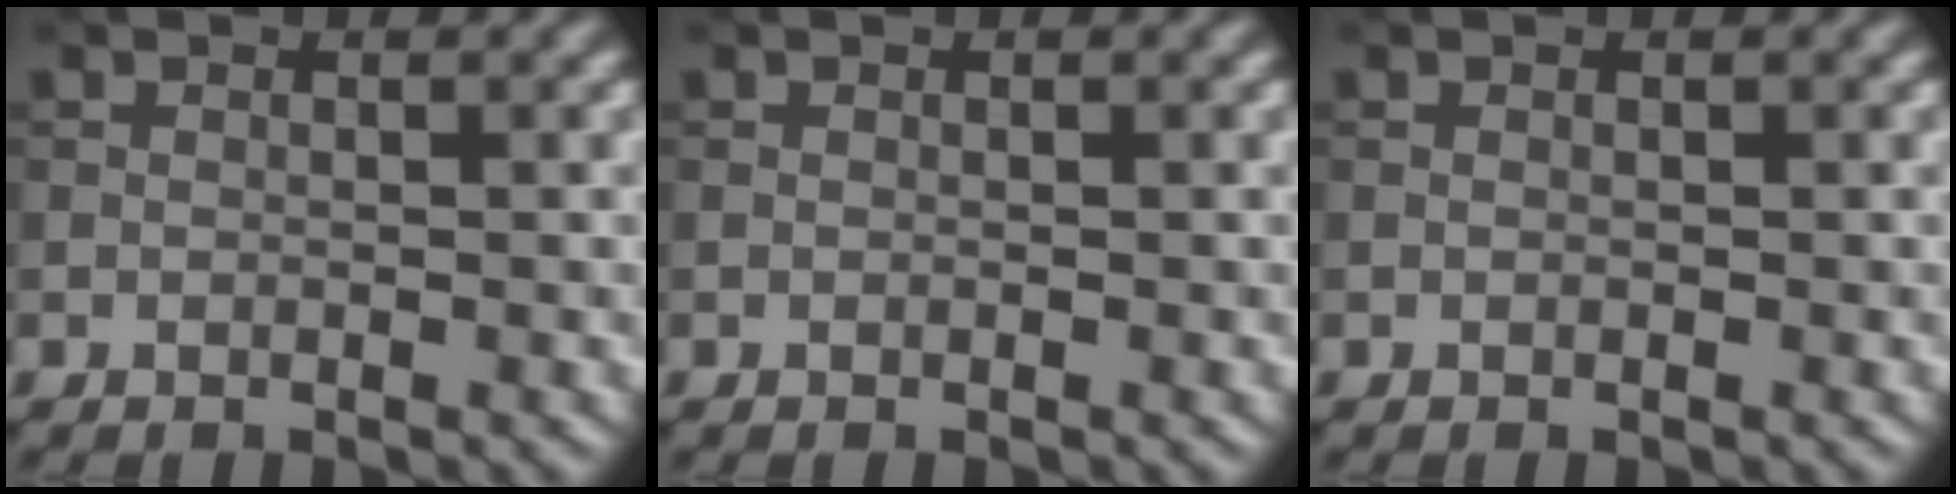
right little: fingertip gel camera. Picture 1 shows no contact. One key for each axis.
{"total": 0.0}
{"total": 0.0}